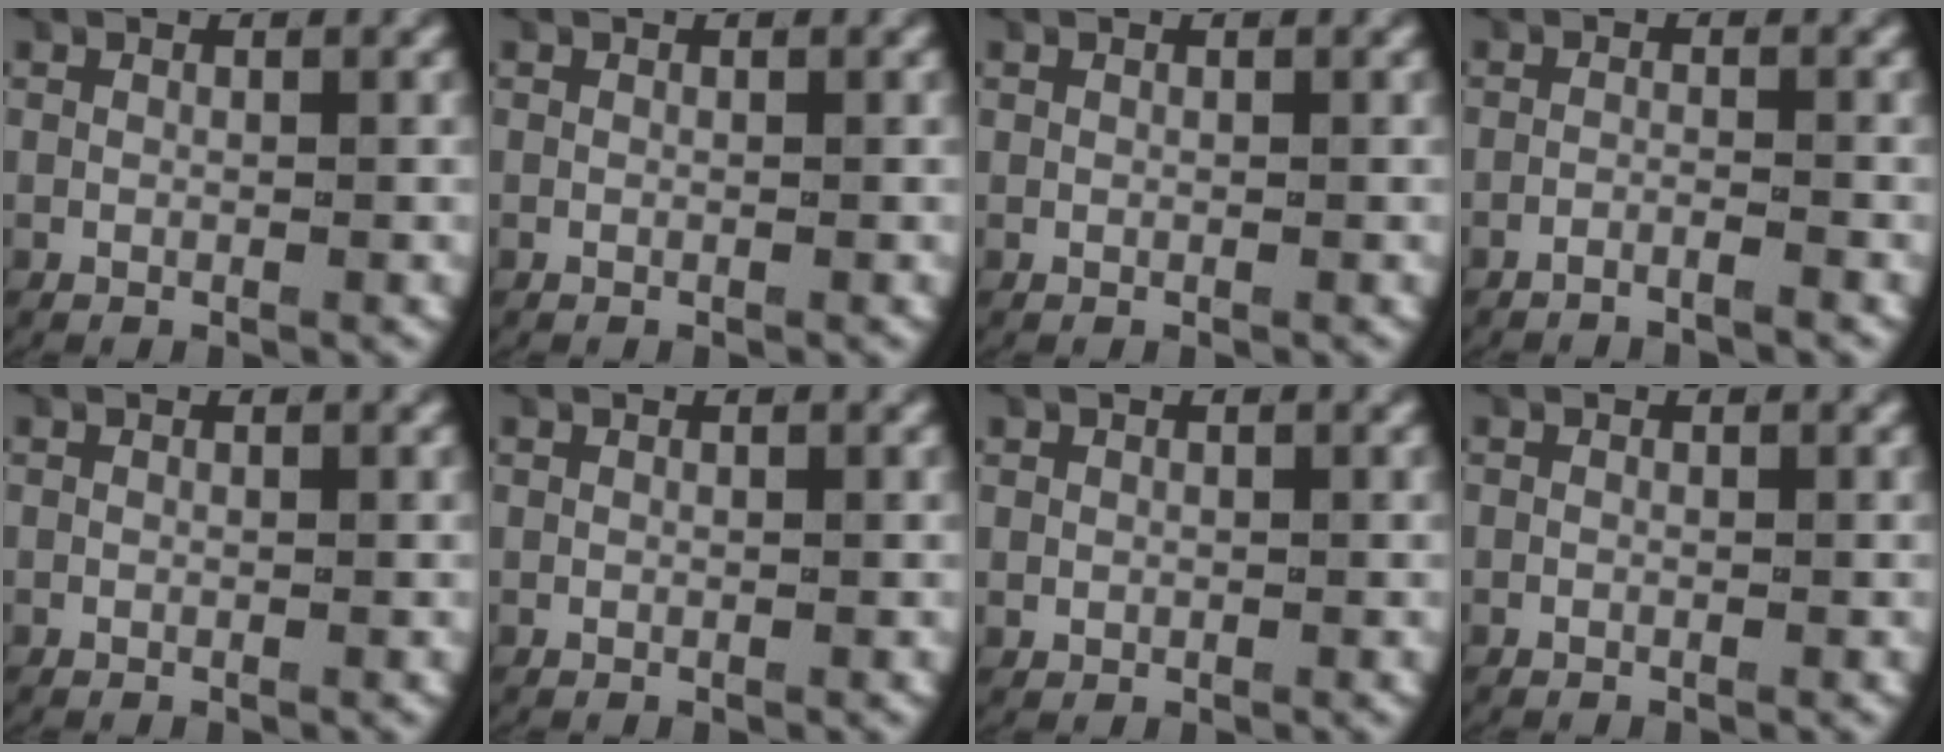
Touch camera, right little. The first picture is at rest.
{"total": 0.0}
{"total": 0.0}
{"total": 1.5, "force": [-1.4, 0.0, 0.5], "torque": [-0.015, -0.001, -0.028]}
{"total": 0.0}
{"total": 0.0}
{"total": 0.8, "force": [0.1, 0.7, 0.2], "torque": [-0.015, -0.008, 0.009]}
{"total": 0.0}